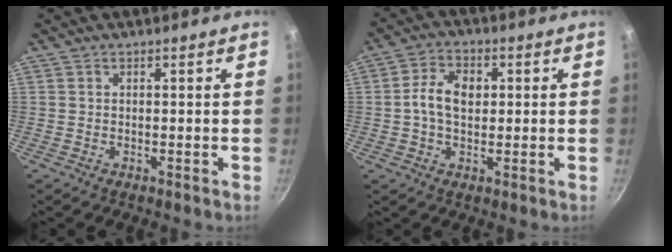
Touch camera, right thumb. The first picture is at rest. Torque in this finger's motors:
{"motor_torque": [1.06, 0.93, 0.71, -0.24, 0.06]}